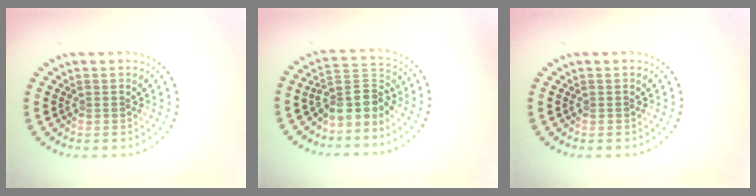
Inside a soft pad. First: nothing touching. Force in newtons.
{"total": 3.8, "press": 2.9, "slide": 2.5}
{"total": 0.0}